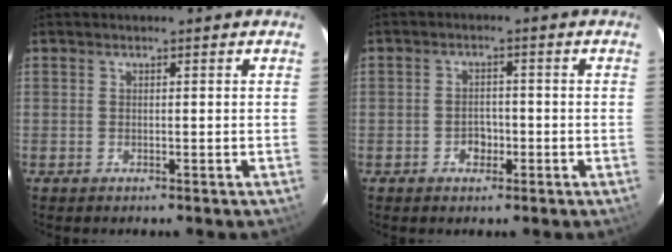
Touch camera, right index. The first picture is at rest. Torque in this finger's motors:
{"motor_torque": [-0.15, 0.03, -0.01, 0.00]}